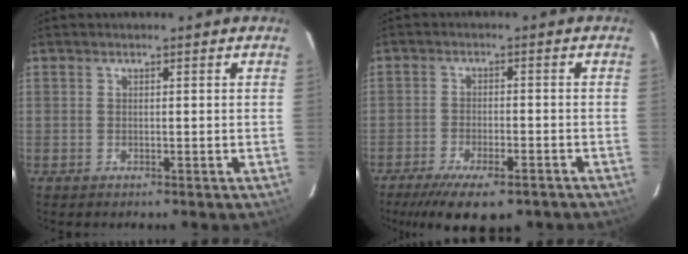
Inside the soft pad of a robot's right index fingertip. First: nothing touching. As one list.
[{"total": 12.7, "force": [-9.3, 4.3, 7.6], "torque": [-0.162, -0.032, -0.143]}]